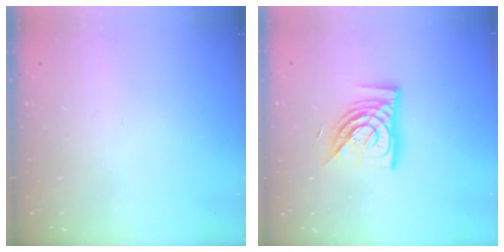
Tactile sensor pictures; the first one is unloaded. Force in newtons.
{"total": 13.8, "press": 13.7, "slide": 1.3}